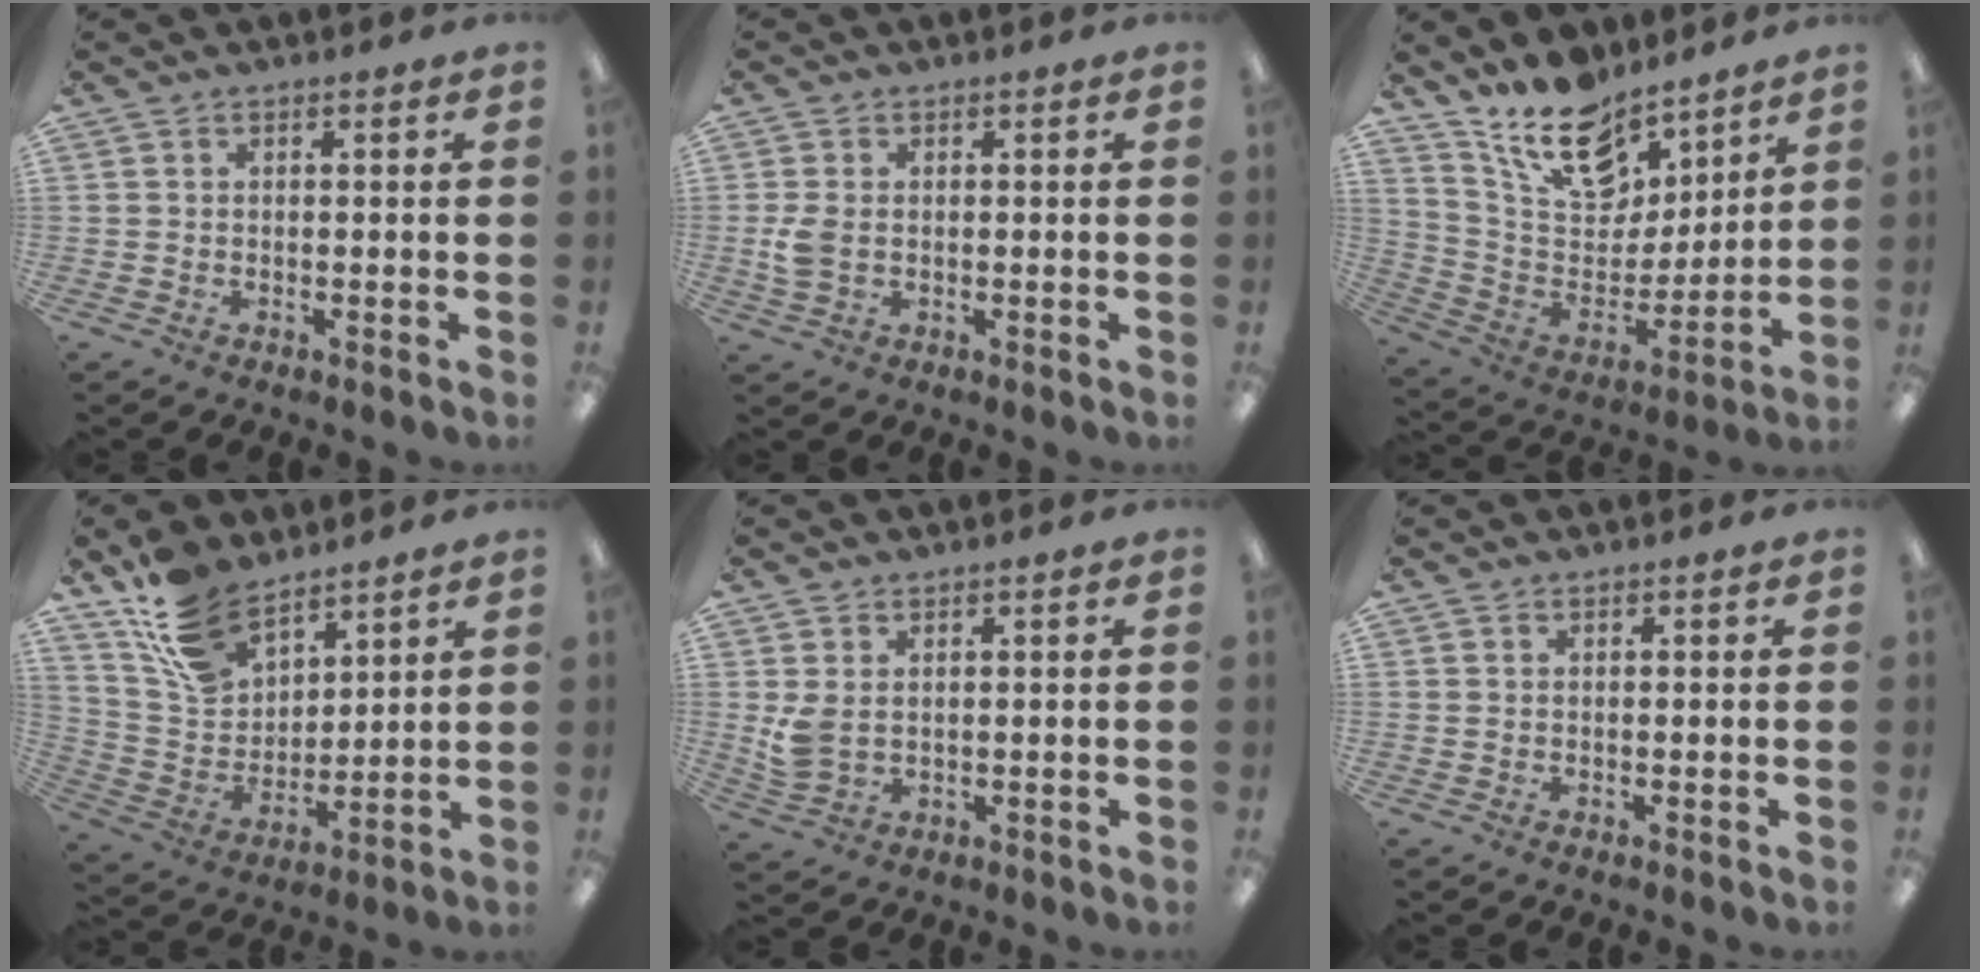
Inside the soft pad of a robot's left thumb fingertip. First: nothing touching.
{"total": 4.2, "force": [-0.1, 2.7, 3.2], "torque": [-0.071, -0.003, -0.008]}
{"total": 17.3, "force": [13.2, 8.6, 7.3], "torque": [-0.148, -0.080, 0.243]}
{"total": 14.2, "force": [10.8, 7.7, 5.3], "torque": [-0.123, -0.054, 0.212]}
{"total": 4.9, "force": [1.4, 3.2, 3.4], "torque": [-0.072, -0.004, 0.025]}
{"total": 0.0}